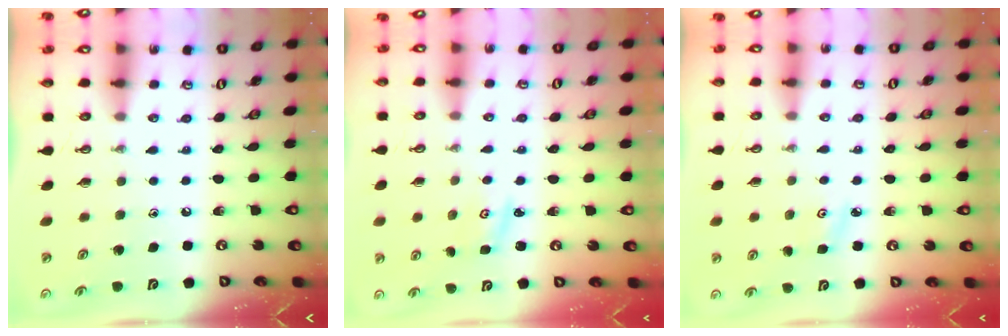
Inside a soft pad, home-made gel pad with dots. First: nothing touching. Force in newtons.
{"total": 2.6, "press": 2.6, "slide": 0.4}
{"total": 3.0, "press": 3.0, "slide": 0.4}